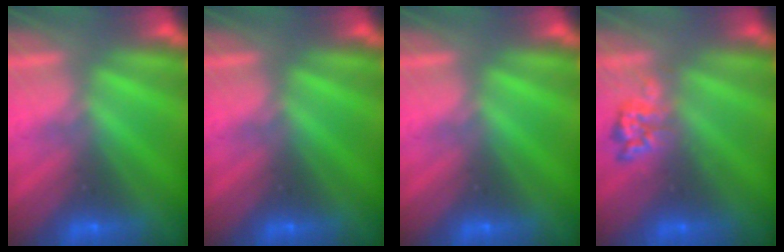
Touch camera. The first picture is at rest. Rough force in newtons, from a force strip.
{"total": 0.0}
{"total": 0.0}
{"total": 2.4}